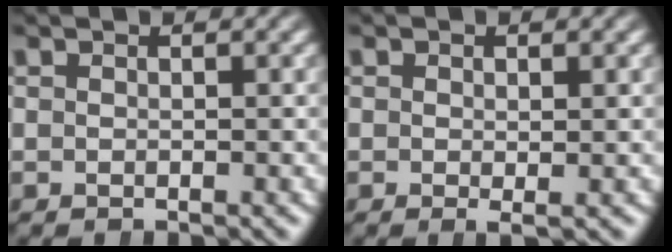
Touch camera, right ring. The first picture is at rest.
{"total": 0.9, "force": [0.1, 0.1, 0.9], "torque": [-0.014, -0.003, 0.003]}